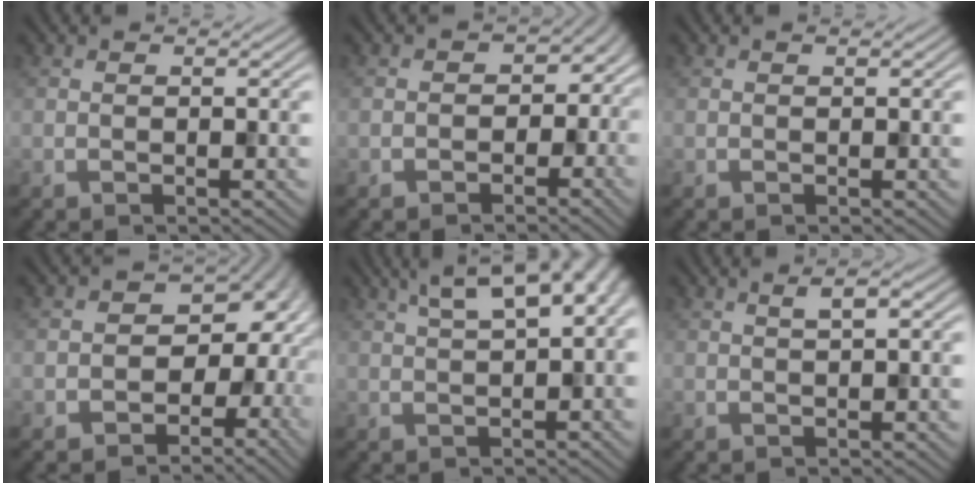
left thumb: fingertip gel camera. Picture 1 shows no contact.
{"total": 4.5, "force": [-1.3, 3.7, 2.1], "torque": [-0.006, -0.004, -0.022]}
{"total": 0.0}
{"total": 10.2, "force": [-1.5, 8.0, 6.2], "torque": [-0.049, -0.019, -0.023]}
{"total": 8.5, "force": [3.4, 3.1, 7.1], "torque": [-0.112, 0.023, 0.055]}
{"total": 1.8, "force": [0.7, 0.2, 1.7], "torque": [-0.032, 0.012, 0.009]}